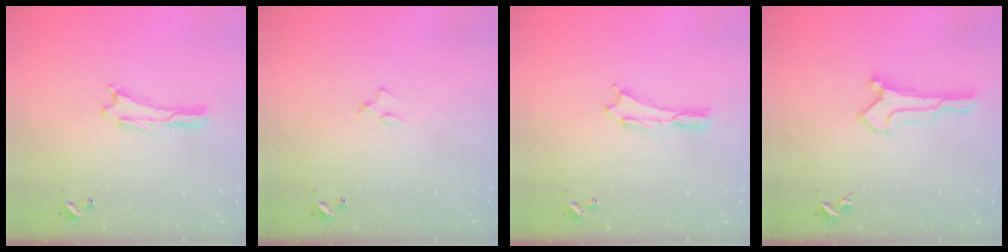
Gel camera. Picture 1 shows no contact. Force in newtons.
{"total": 1.3, "press": 1.3, "slide": 0.3}
{"total": 0.0}
{"total": 0.0}